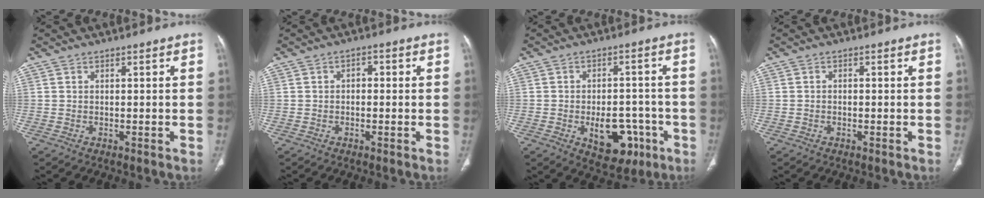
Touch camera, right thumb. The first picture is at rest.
{"total": 1.9, "force": [0.0, 1.3, 1.4], "torque": [-0.014, 0.009, -0.005]}
{"total": 10.8, "force": [-3.9, 6.7, 7.5], "torque": [-0.073, 0.024, -0.042]}
{"total": 0.5, "force": [-0.2, 0.4, 0.3], "torque": [-0.005, 0.002, -0.007]}